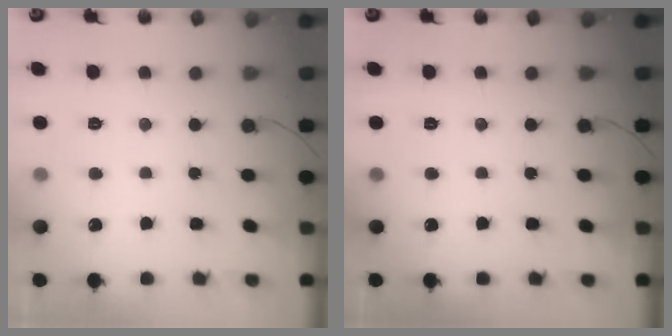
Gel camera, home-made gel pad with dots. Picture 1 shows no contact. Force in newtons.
{"total": 0.0}